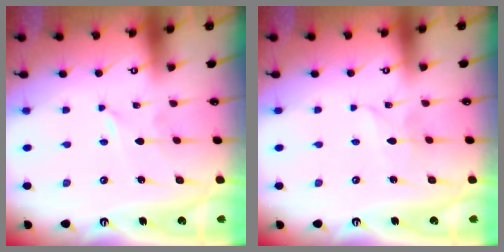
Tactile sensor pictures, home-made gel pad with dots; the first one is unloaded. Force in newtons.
{"total": 2.4, "press": 2.4, "slide": 0.1}